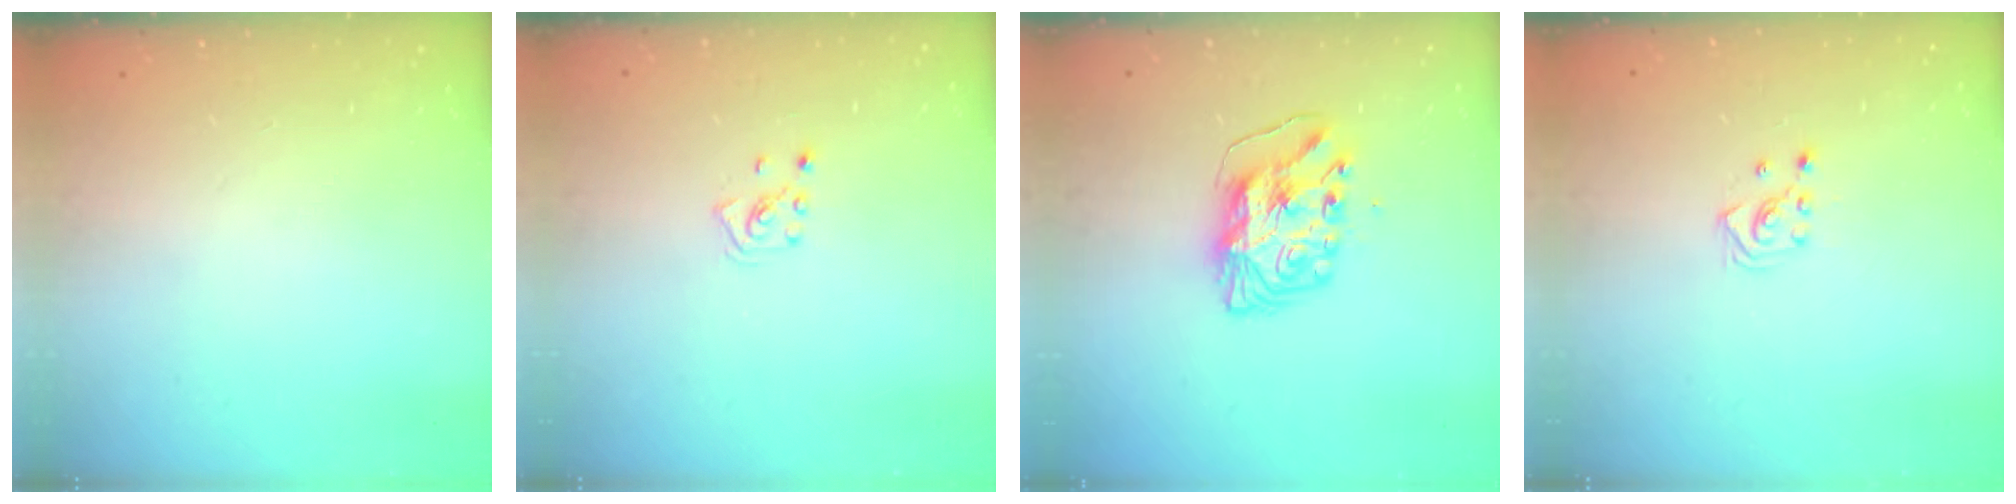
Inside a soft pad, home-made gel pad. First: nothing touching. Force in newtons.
{"total": 2.7, "press": 2.7, "slide": 0.5}
{"total": 8.5, "press": 8.4, "slide": 0.9}
{"total": 2.9, "press": 2.9, "slide": 0.4}